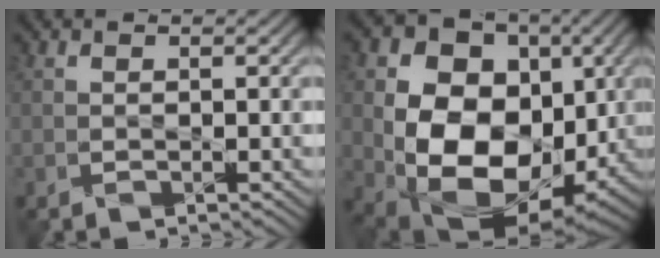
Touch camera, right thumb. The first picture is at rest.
{"total": 17.7, "force": [-1.3, 13.3, 11.6], "torque": [-0.217, -0.045, -0.001]}